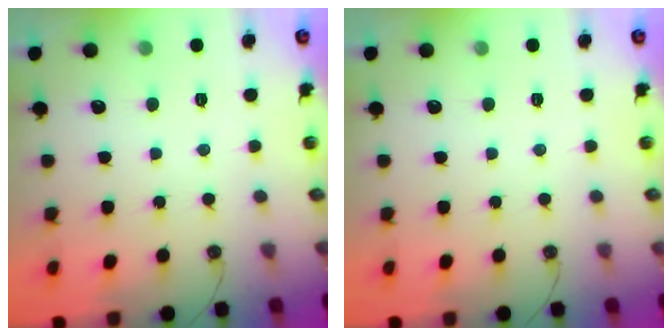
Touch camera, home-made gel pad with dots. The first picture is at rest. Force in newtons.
{"total": 0.0}